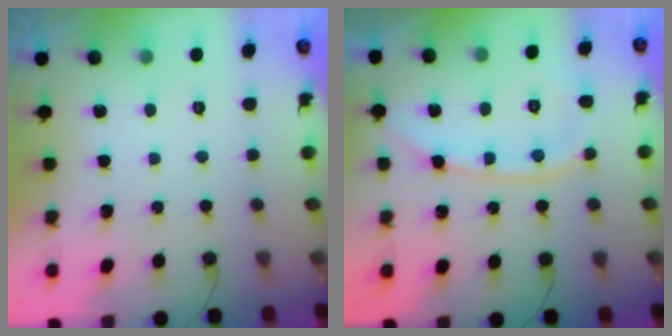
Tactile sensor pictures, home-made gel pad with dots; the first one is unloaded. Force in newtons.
{"total": 9.3, "press": 9.3, "slide": 0.6}